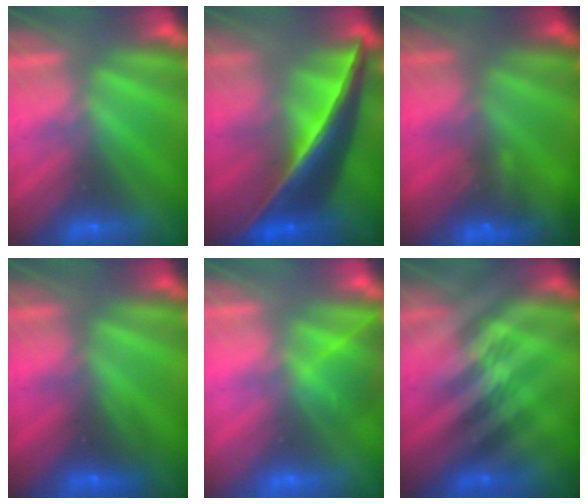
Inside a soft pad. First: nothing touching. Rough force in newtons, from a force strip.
{"total": 7.9}
{"total": 5.9}
{"total": 2.5}
{"total": 2.8}
{"total": 2.4}